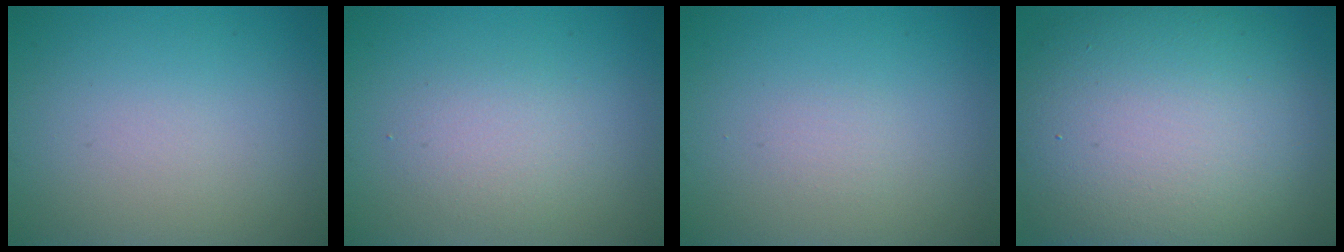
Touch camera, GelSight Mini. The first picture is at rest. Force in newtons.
{"total": 2.1, "press": 2.1, "slide": 0.1}
{"total": 0.6, "press": 0.6, "slide": 0.0}
{"total": 14.6, "press": 14.5, "slide": 0.5}